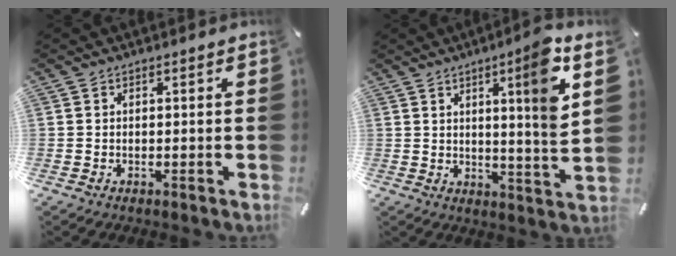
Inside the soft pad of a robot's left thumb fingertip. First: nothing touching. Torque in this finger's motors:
{"motor_torque": [3.12, 1.89, 2.05, -0.72, 0.51]}